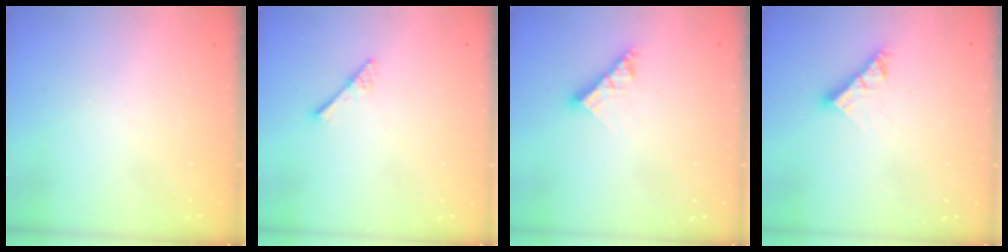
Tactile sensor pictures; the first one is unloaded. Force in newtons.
{"total": 2.9, "press": 2.9, "slide": 0.2}
{"total": 8.8, "press": 8.7, "slide": 0.8}
{"total": 8.8, "press": 8.7, "slide": 0.8}